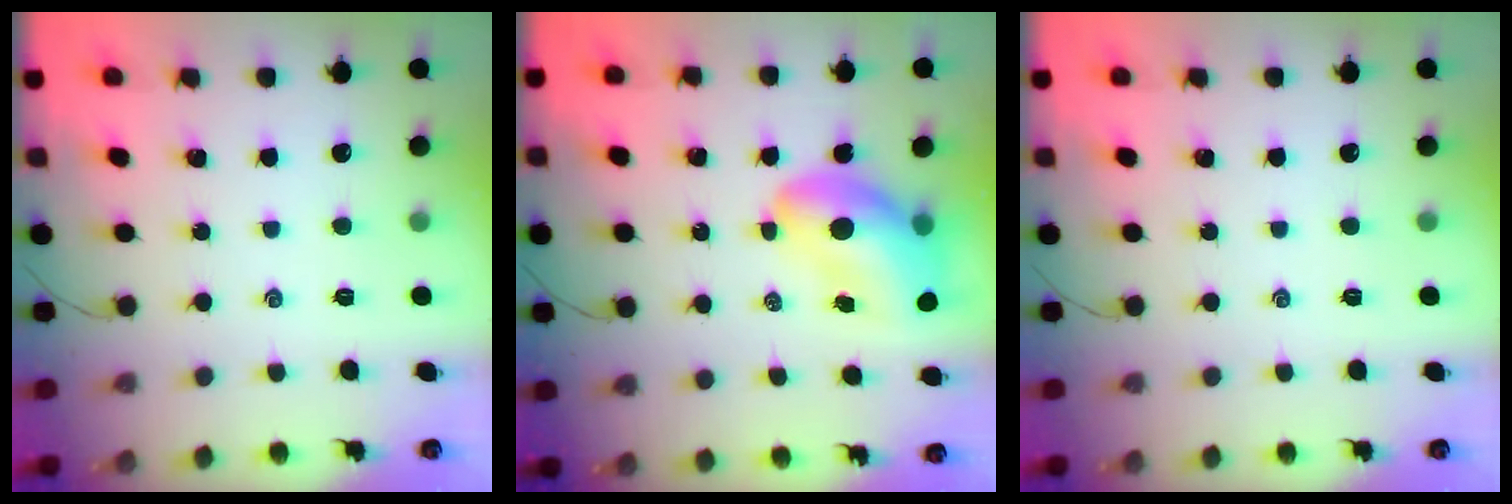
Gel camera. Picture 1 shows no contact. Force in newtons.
{"total": 13.2, "press": 12.7, "slide": 3.9}
{"total": 0.0}